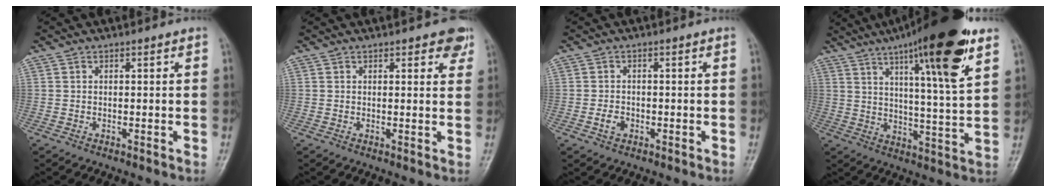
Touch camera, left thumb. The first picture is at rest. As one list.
[{"total": 3.6, "force": [2.3, 1.6, 2.3], "torque": [-0.006, -0.009, 0.023]}, {"total": 2.2, "force": [-0.8, 1.7, 1.2], "torque": [-0.019, 0.005, -0.016]}, {"total": 20.4, "force": [11.4, 2.9, 16.7], "torque": [-0.238, -0.040, 0.172]}]